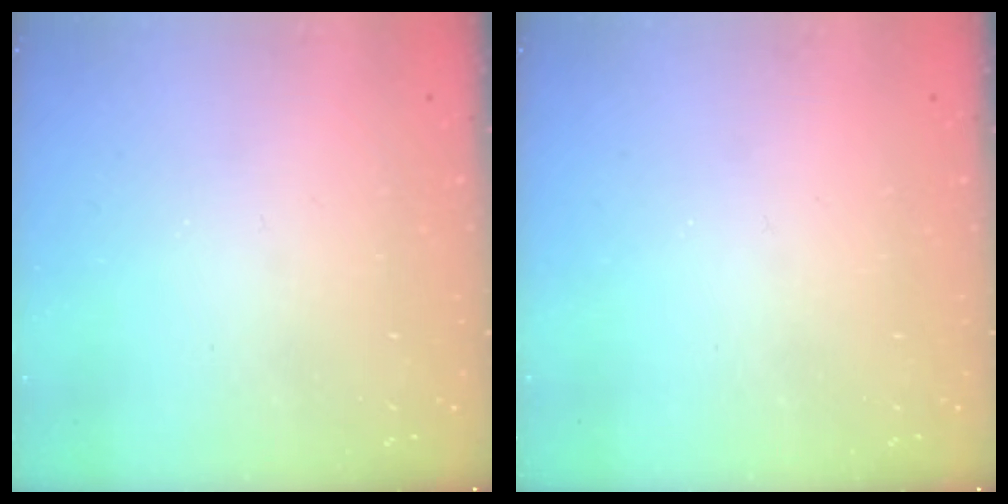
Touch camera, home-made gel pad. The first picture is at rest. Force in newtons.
{"total": 0.0}